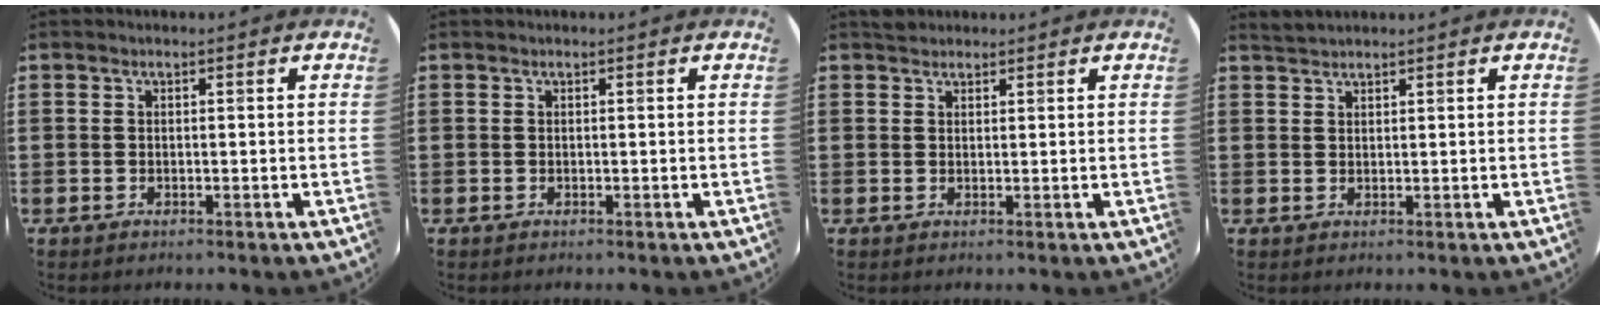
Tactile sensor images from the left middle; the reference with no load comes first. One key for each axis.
{"total": 0.0}
{"total": 1.2, "fx": 1.2, "fy": 0.4, "fz": -0.1, "tx": 0.008, "ty": 0.001, "tz": 0.021}
{"total": 1.3, "fx": 1.3, "fy": 0.1, "fz": 0.0, "tx": 0.000, "ty": 0.002, "tz": 0.025}